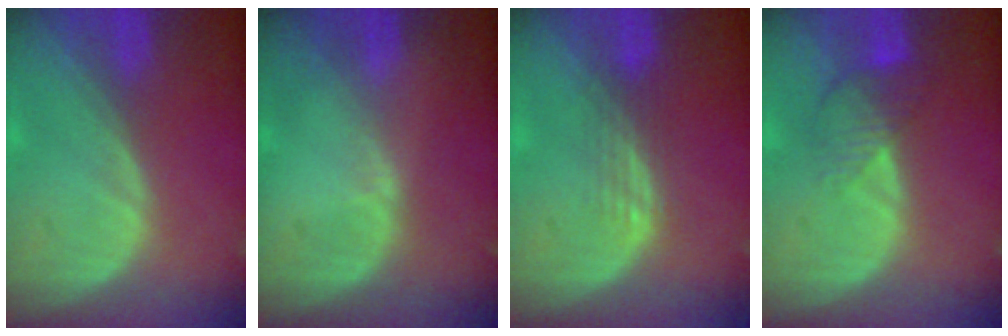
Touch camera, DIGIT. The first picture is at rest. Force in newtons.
{"total": 0.6, "press": 0.6, "slide": 0.2}
{"total": 3.0, "press": 2.5, "slide": 1.7}
{"total": 4.4, "press": 3.8, "slide": 2.3}